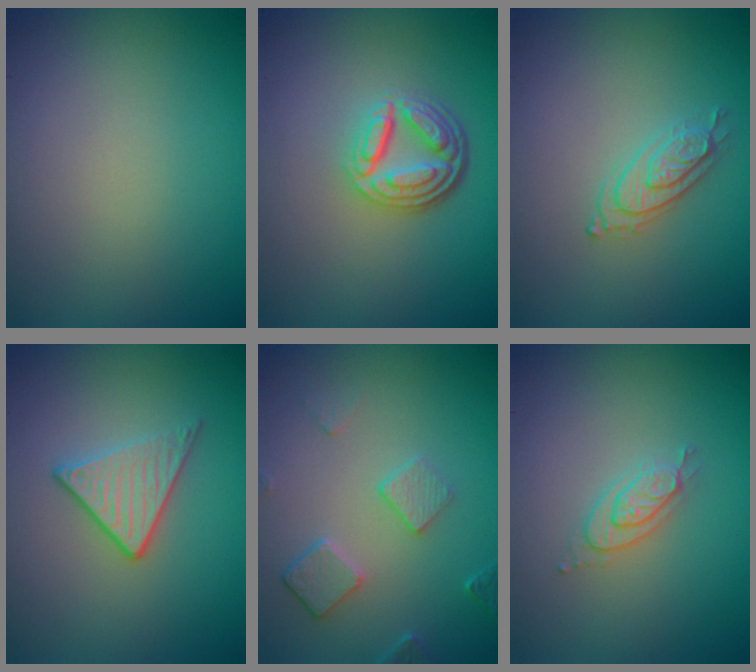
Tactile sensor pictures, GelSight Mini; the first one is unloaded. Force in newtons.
{"total": 4.9, "press": 3.6, "slide": 3.2}
{"total": 2.2, "press": 2.2, "slide": 0.5}
{"total": 2.9, "press": 2.6, "slide": 1.4}
{"total": 2.7, "press": 2.0, "slide": 1.7}
{"total": 2.2, "press": 2.2, "slide": 0.3}